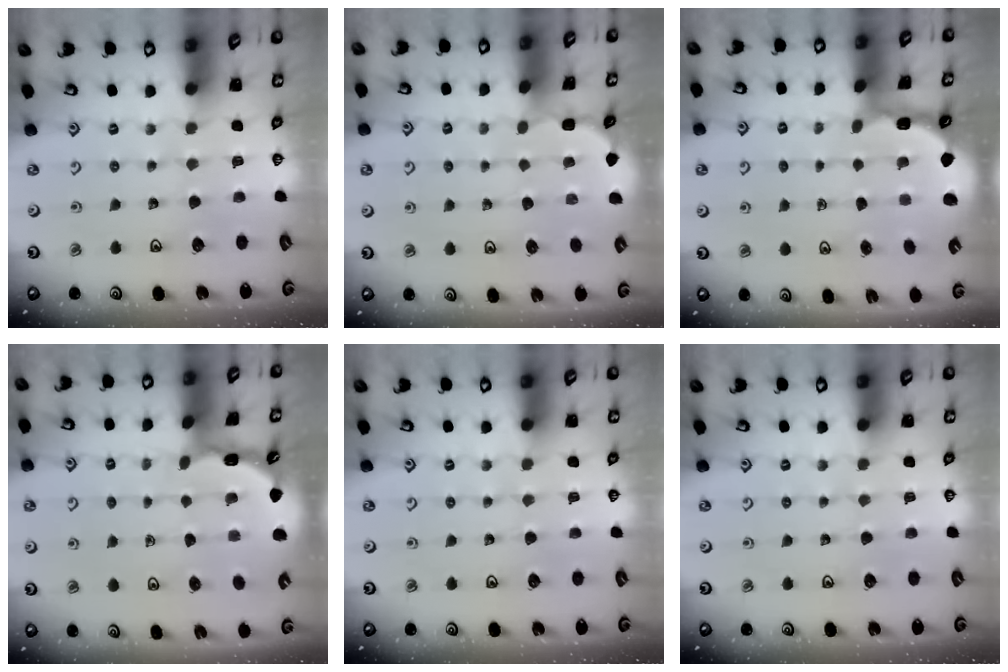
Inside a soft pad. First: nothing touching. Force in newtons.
{"total": 1.3, "press": 1.3, "slide": 0.1}
{"total": 1.3, "press": 1.2, "slide": 0.4}
{"total": 1.9, "press": 1.9, "slide": 0.1}
{"total": 0.0}
{"total": 0.0}